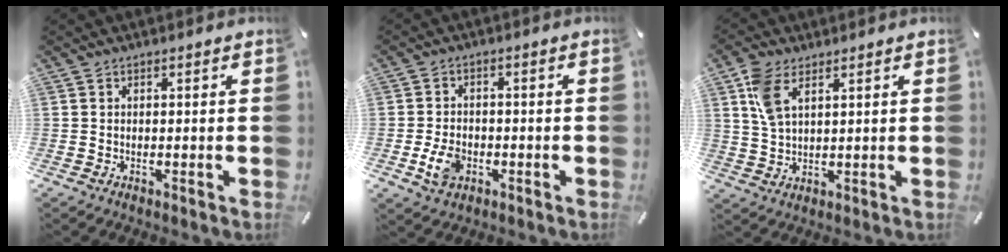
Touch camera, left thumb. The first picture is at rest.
{"total": 6.1, "force": [-2.1, 4.3, 3.8], "torque": [-0.085, 0.006, -0.039]}
{"total": 6.7, "force": [3.3, 3.5, 4.7], "torque": [-0.109, 0.001, 0.062]}